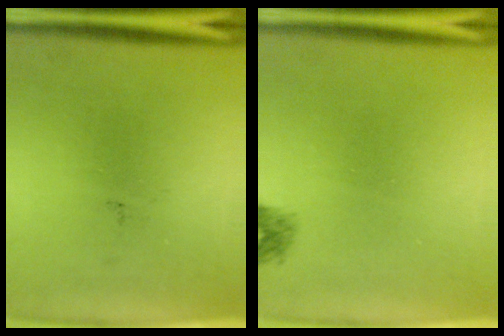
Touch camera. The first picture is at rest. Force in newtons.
{"total": 1.1}